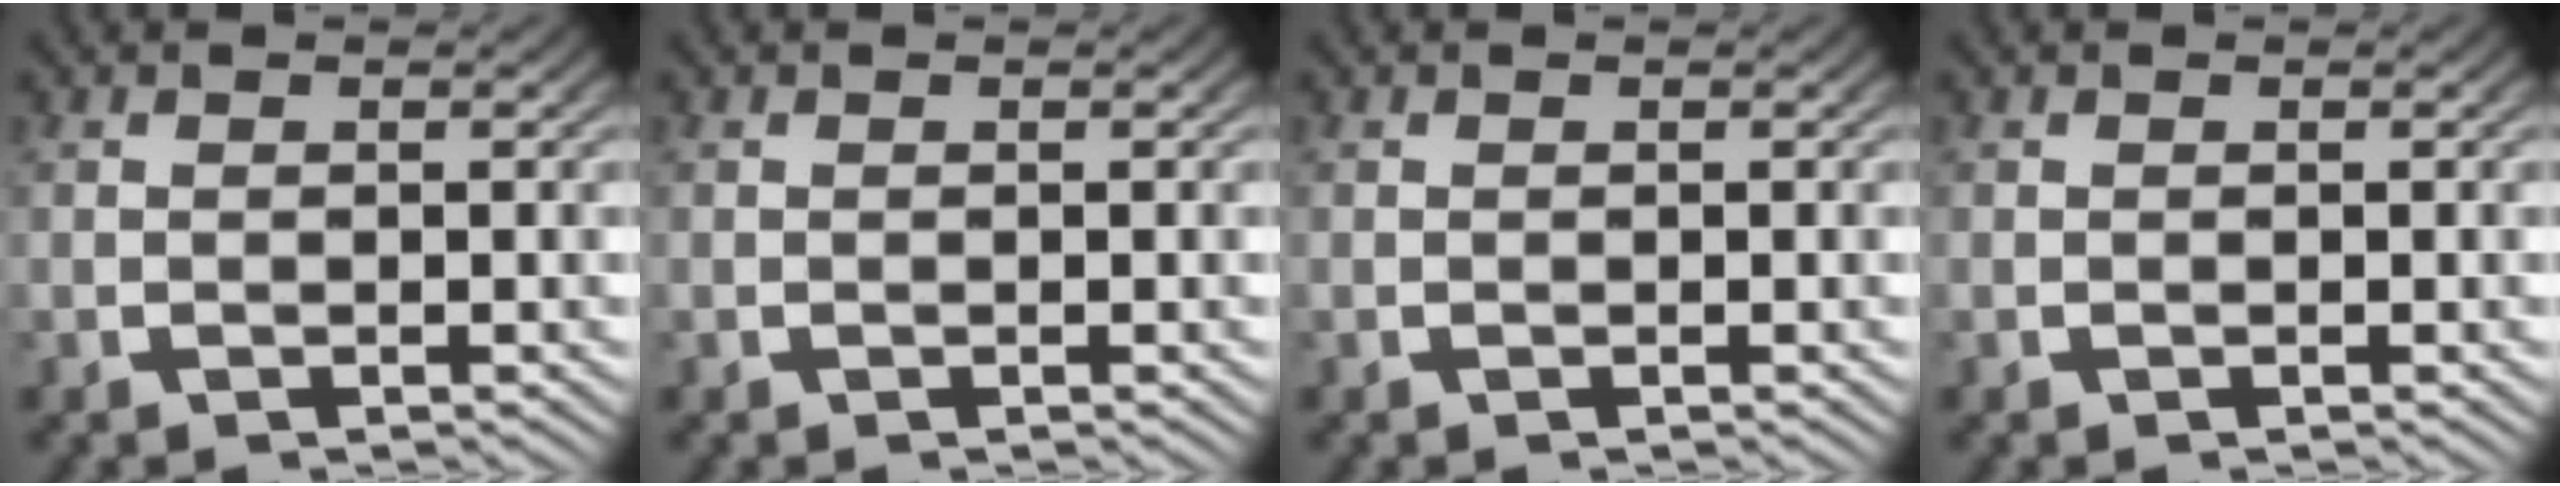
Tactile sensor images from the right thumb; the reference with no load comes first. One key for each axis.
{"total": 0.0}
{"total": 0.0}
{"total": 0.0}